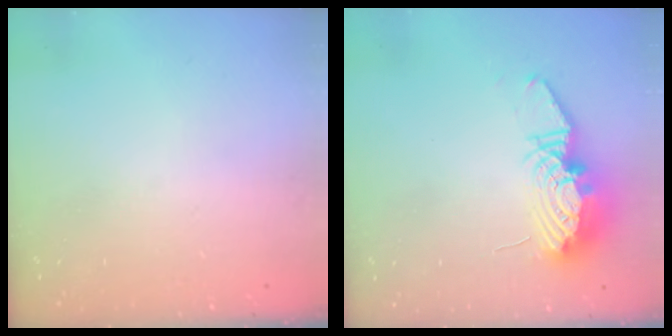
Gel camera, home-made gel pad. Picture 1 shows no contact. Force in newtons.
{"total": 13.4, "press": 13.4, "slide": 1.2}